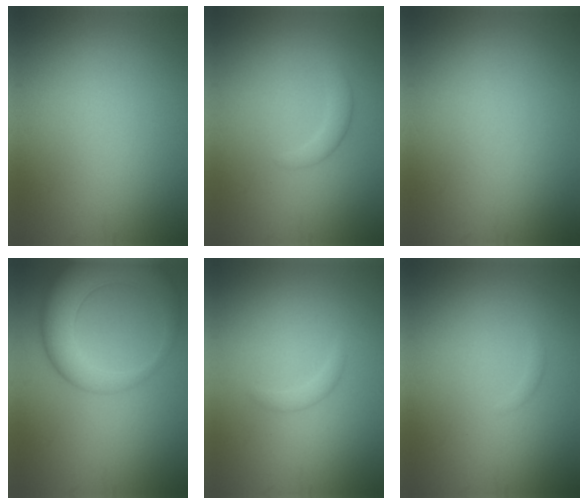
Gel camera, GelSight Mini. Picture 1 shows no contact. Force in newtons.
{"total": 1.7, "press": 1.7, "slide": 0.1}
{"total": 0.0}
{"total": 7.1, "press": 7.1, "slide": 0.3}
{"total": 1.0, "press": 1.0, "slide": 0.0}
{"total": 0.5, "press": 0.5, "slide": 0.0}